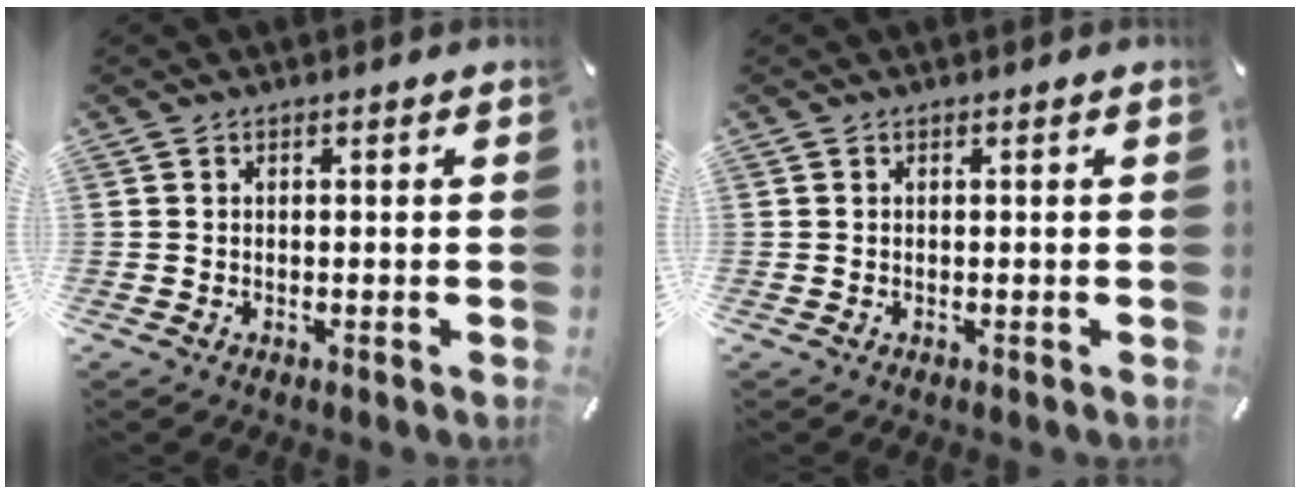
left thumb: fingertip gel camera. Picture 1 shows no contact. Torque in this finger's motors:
{"motor_torque": [0.01, 0.00, -0.03, 0.00, -0.01]}